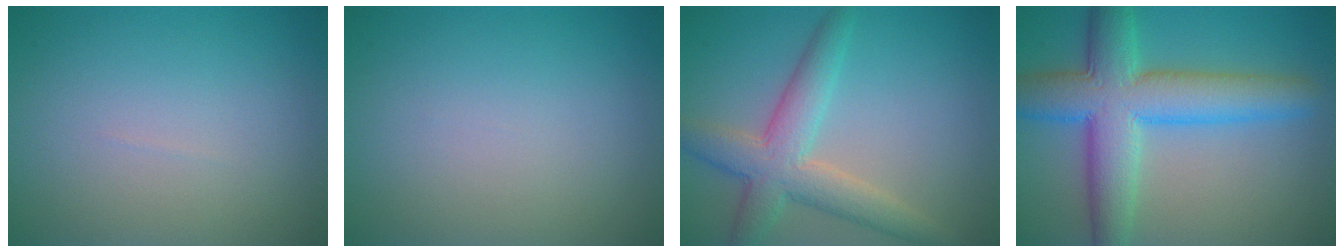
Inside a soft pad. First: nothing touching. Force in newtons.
{"total": 0.0}
{"total": 5.4, "press": 5.4, "slide": 0.1}
{"total": 8.8, "press": 8.8, "slide": 0.2}